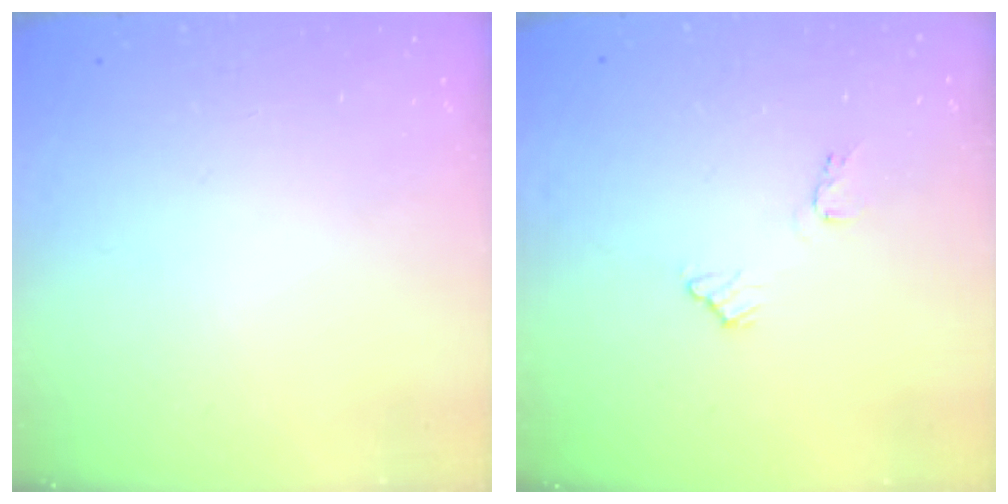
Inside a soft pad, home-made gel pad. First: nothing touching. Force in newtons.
{"total": 6.8, "press": 6.8, "slide": 0.5}